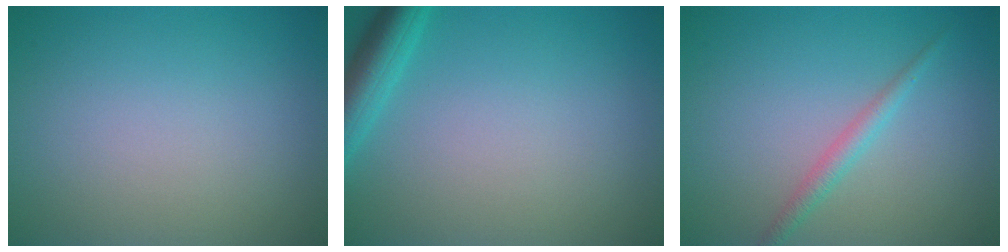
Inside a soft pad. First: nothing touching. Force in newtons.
{"total": 3.5, "press": 3.5, "slide": 0.2}
{"total": 1.6, "press": 1.6, "slide": 0.1}